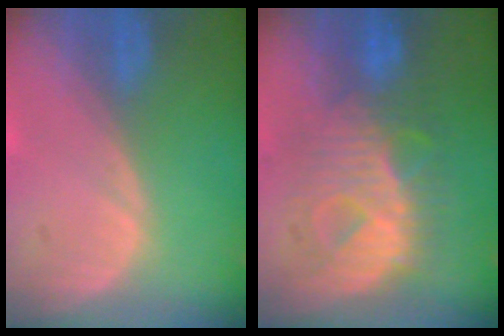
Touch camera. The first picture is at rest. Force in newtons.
{"total": 9.0, "press": 9.0, "slide": 0.3}